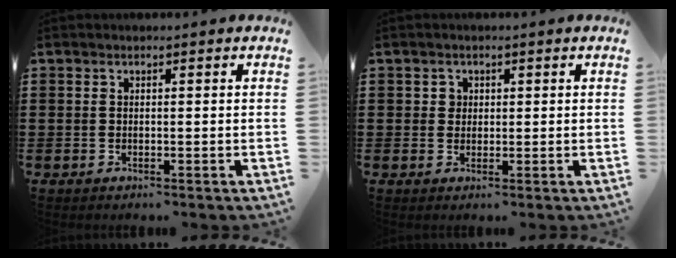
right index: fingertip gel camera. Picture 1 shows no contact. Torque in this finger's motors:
{"motor_torque": [0.02, 0.27, -0.01, -0.01]}